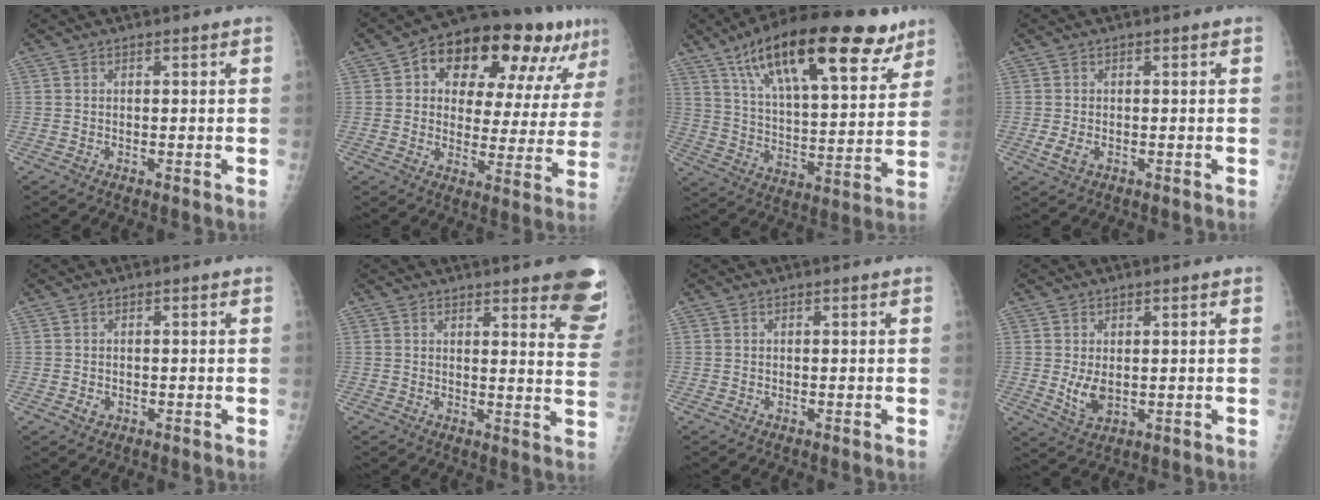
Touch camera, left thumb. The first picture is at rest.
{"total": 21.9, "force": [10.4, 10.8, 16.0], "torque": [-0.187, 0.012, 0.152]}
{"total": 26.6, "force": [15.9, 9.4, 19.2], "torque": [-0.281, -0.032, 0.256]}
{"total": 2.5, "force": [-0.7, 1.6, 1.8], "torque": [-0.038, -0.003, -0.011]}
{"total": 1.3, "force": [-0.4, 1.1, 0.6], "torque": [-0.007, 0.001, -0.004]}
{"total": 14.6, "force": [10.2, 3.4, 9.9], "torque": [-0.085, -0.059, 0.103]}
{"total": 0.0}
{"total": 4.4, "force": [0.2, 2.8, 3.4], "torque": [-0.056, -0.012, 0.013]}